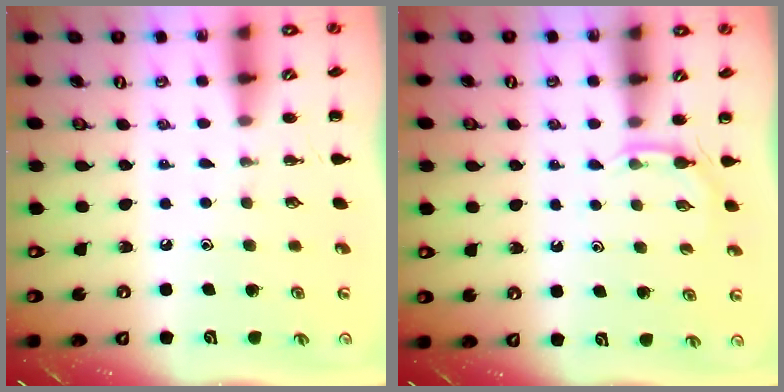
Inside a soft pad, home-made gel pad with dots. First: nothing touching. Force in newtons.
{"total": 3.5, "press": 3.3, "slide": 1.2}